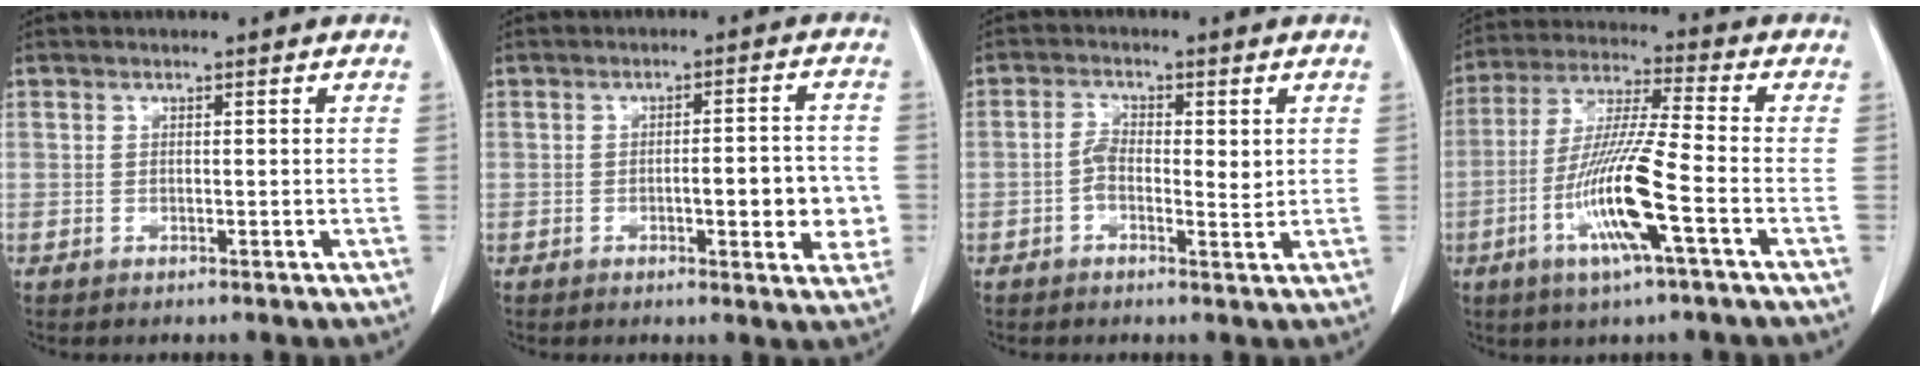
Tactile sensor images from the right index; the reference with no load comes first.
{"total": 7.6, "force": [-1.5, 1.9, 7.2], "torque": [-0.088, 0.005, -0.018]}
{"total": 4.4, "force": [0.1, 2.1, 3.9], "torque": [-0.065, 0.006, -0.001]}
{"total": 13.0, "force": [-4.5, -0.1, 12.1], "torque": [-0.245, -0.010, -0.091]}